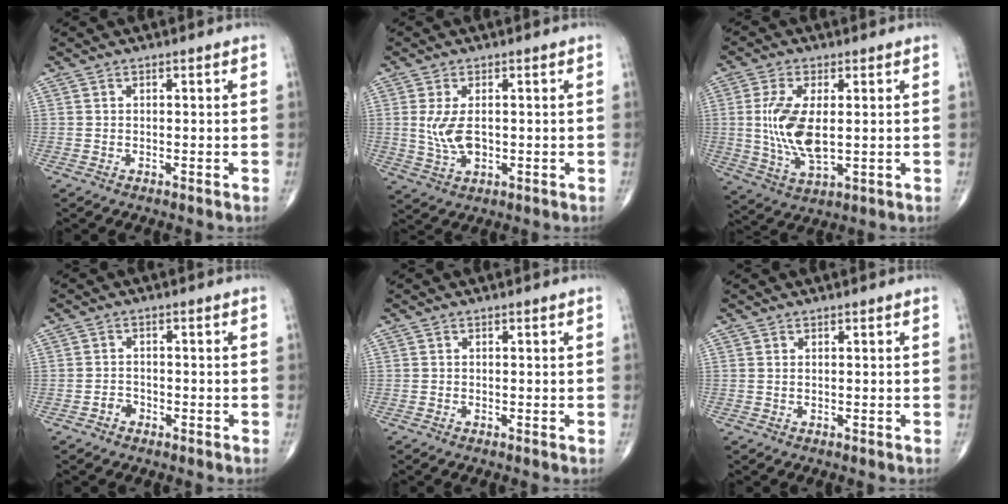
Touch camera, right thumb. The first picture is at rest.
{"total": 6.0, "force": [0.2, 3.3, 5.0], "torque": [-0.103, -0.011, 0.009]}
{"total": 11.2, "force": [0.6, 5.0, 10.0], "torque": [-0.204, -0.016, 0.019]}
{"total": 1.8, "force": [-1.1, 1.3, 0.5], "torque": [-0.003, 0.008, -0.024]}
{"total": 0.0}
{"total": 0.0}